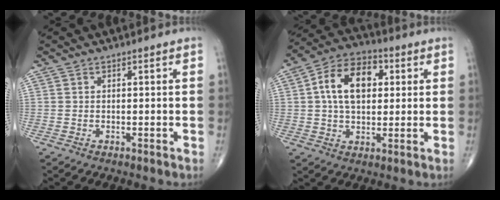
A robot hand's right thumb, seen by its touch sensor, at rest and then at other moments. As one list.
[{"total": 13.1, "force": [2.6, 8.2, 9.9], "torque": [-0.156, 0.017, 0.035]}]